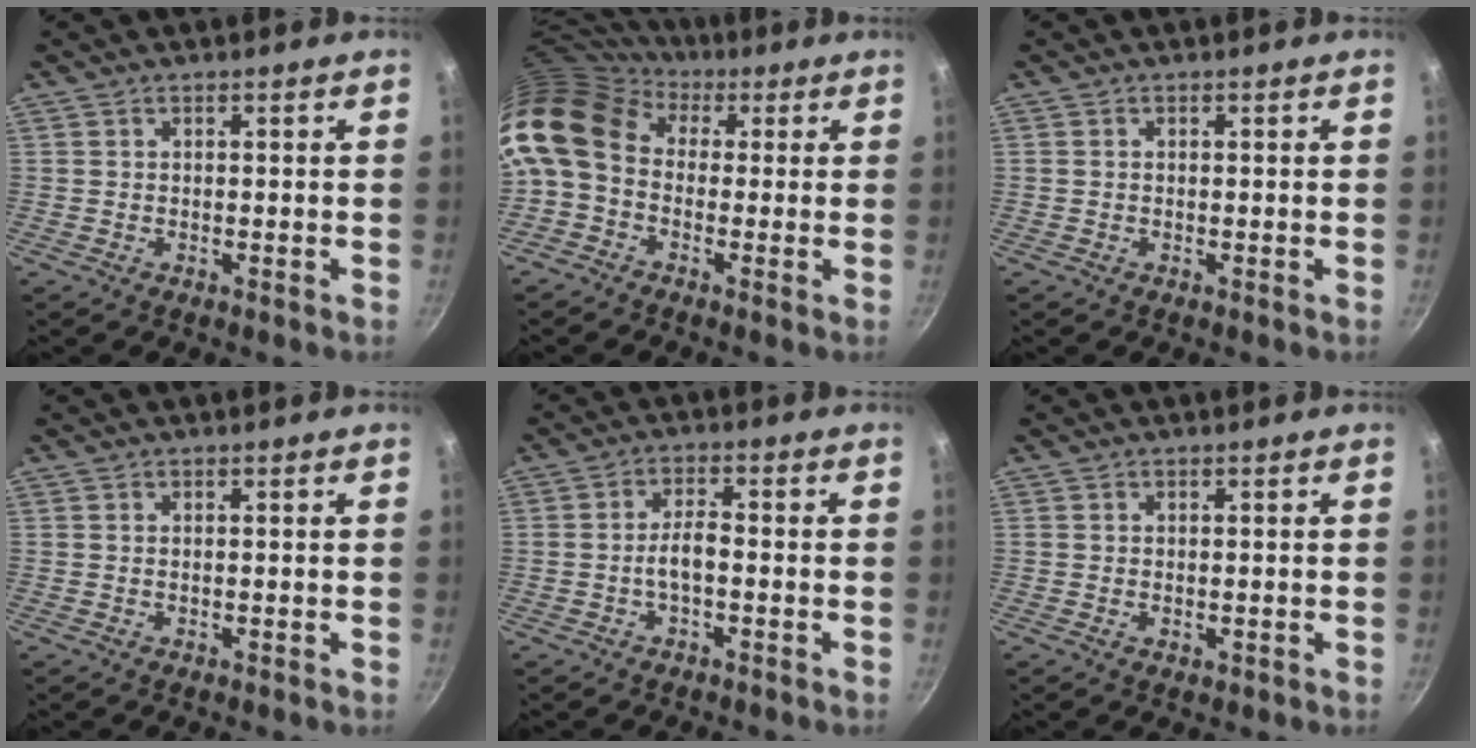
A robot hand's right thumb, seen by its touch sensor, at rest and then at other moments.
{"total": 15.0, "force": [1.6, 11.3, 9.7], "torque": [-0.206, 0.035, 0.007]}
{"total": 0.0}
{"total": 0.0}
{"total": 4.2, "force": [-1.2, 1.6, 3.7], "torque": [-0.069, 0.022, -0.026]}
{"total": 0.9, "force": [0.0, 0.6, 0.7], "torque": [-0.010, -0.001, -0.001]}